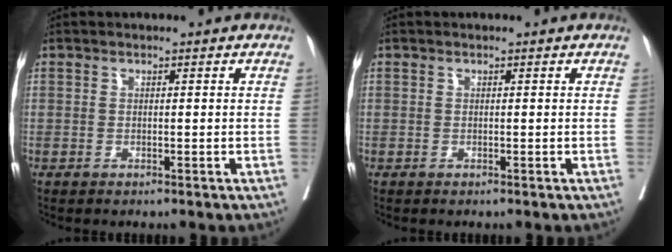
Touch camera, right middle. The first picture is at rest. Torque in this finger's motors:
{"motor_torque": [0.00, 0.00, 0.00, 0.00]}